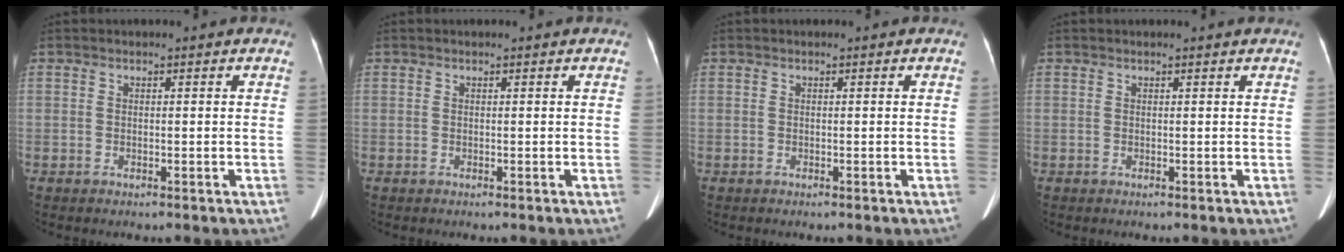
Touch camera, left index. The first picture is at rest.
{"total": 0.0}
{"total": 0.0}
{"total": 0.6, "force": [0.6, 0.0, 0.2], "torque": [-0.010, -0.003, 0.009]}